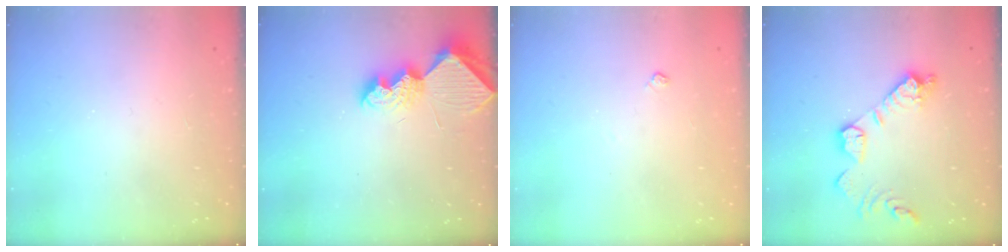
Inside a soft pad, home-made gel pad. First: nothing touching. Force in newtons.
{"total": 8.8, "press": 8.8, "slide": 0.5}
{"total": 3.2, "press": 3.1, "slide": 0.5}
{"total": 14.1, "press": 14.1, "slide": 1.1}